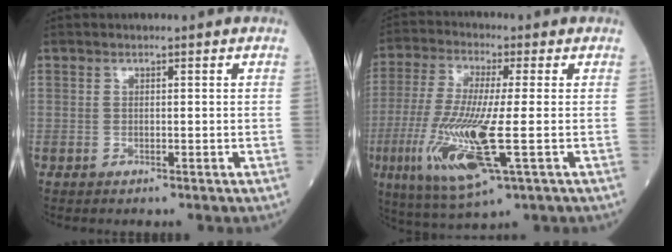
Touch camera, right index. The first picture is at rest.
{"total": 15.2, "force": [-3.7, 1.8, 14.7], "torque": [-0.317, -0.034, -0.063]}